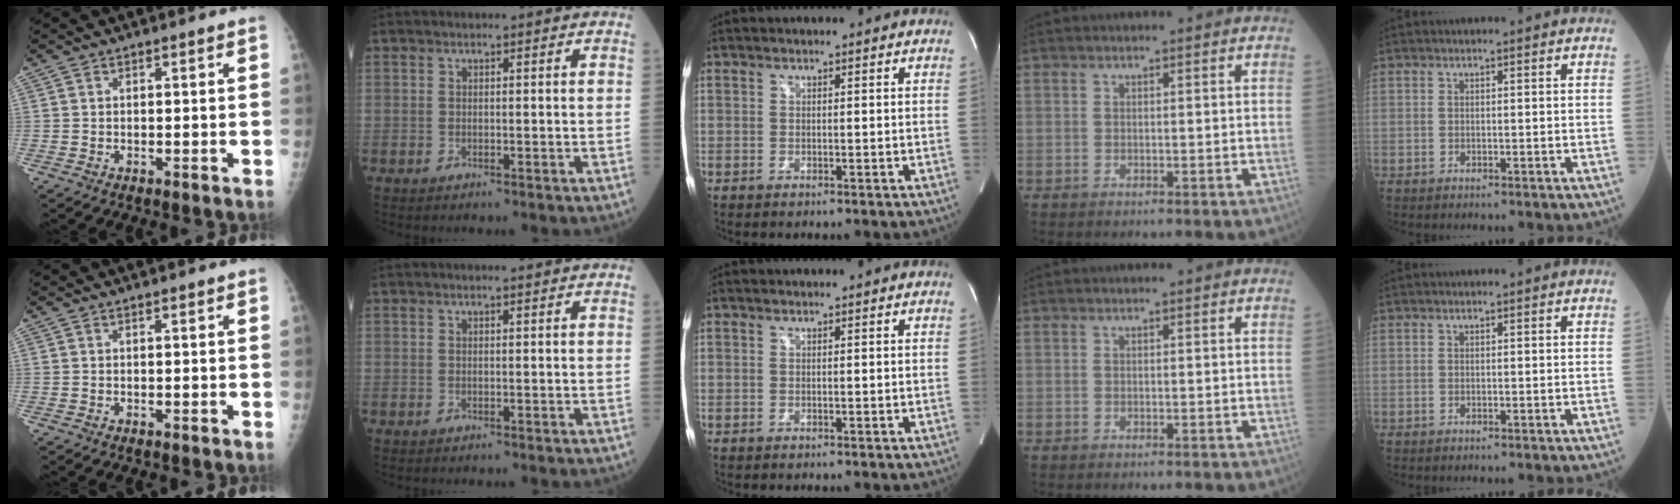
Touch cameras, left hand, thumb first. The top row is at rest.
{}